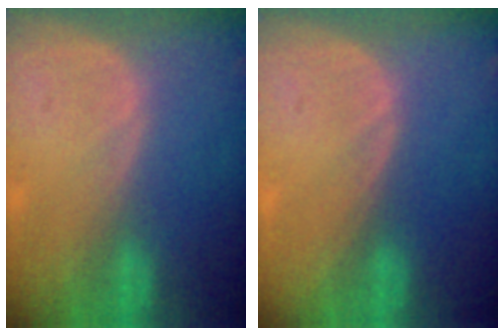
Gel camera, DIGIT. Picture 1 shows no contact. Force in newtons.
{"total": 0.0}